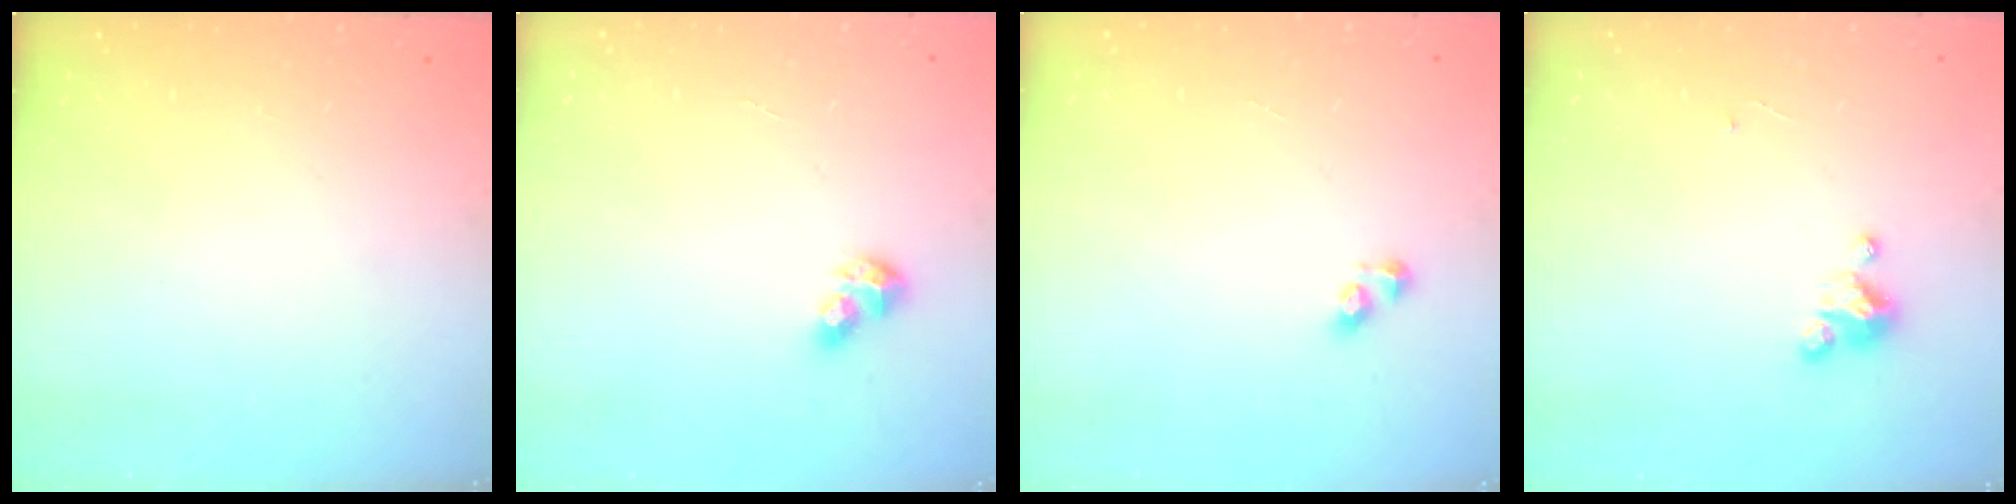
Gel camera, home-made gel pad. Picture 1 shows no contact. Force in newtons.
{"total": 5.6, "press": 5.6, "slide": 0.4}
{"total": 2.5, "press": 2.5, "slide": 0.2}
{"total": 2.7, "press": 2.7, "slide": 0.3}